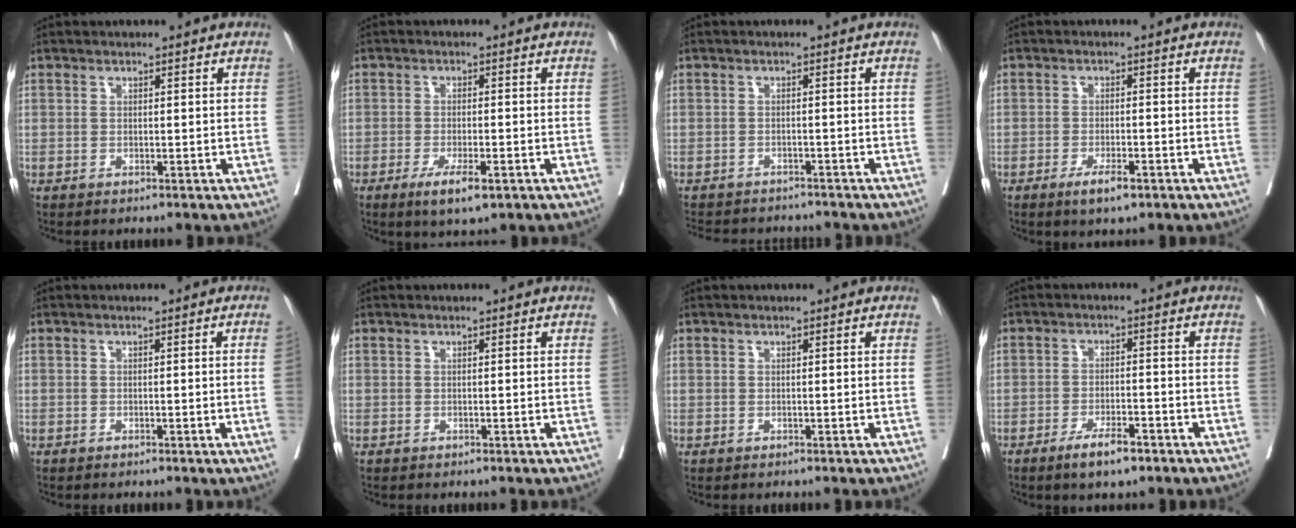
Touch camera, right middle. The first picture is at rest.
{"total": 5.1, "force": [-2.8, 1.1, 4.2], "torque": [-0.072, -0.008, -0.042]}
{"total": 10.7, "force": [-9.9, 3.0, 2.9], "torque": [-0.059, 0.000, -0.126]}
{"total": 3.8, "force": [-2.3, 0.9, 2.9], "torque": [-0.051, -0.003, -0.036]}
{"total": 1.5, "force": [-0.3, -0.6, 1.3], "torque": [-0.011, 0.000, -0.004]}
{"total": 0.0}
{"total": 0.0}
{"total": 5.1, "force": [-3.4, 1.2, 3.6], "torque": [-0.067, -0.003, -0.055]}